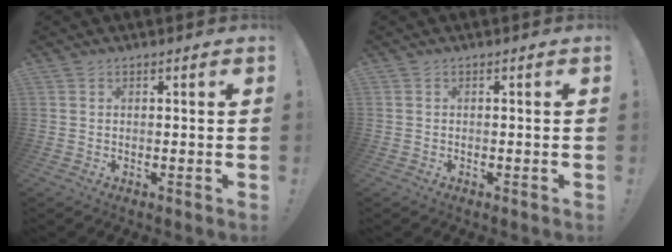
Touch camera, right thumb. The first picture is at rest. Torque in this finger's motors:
{"motor_torque": [1.43, 0.84, -0.14, -1.84, 0.02]}